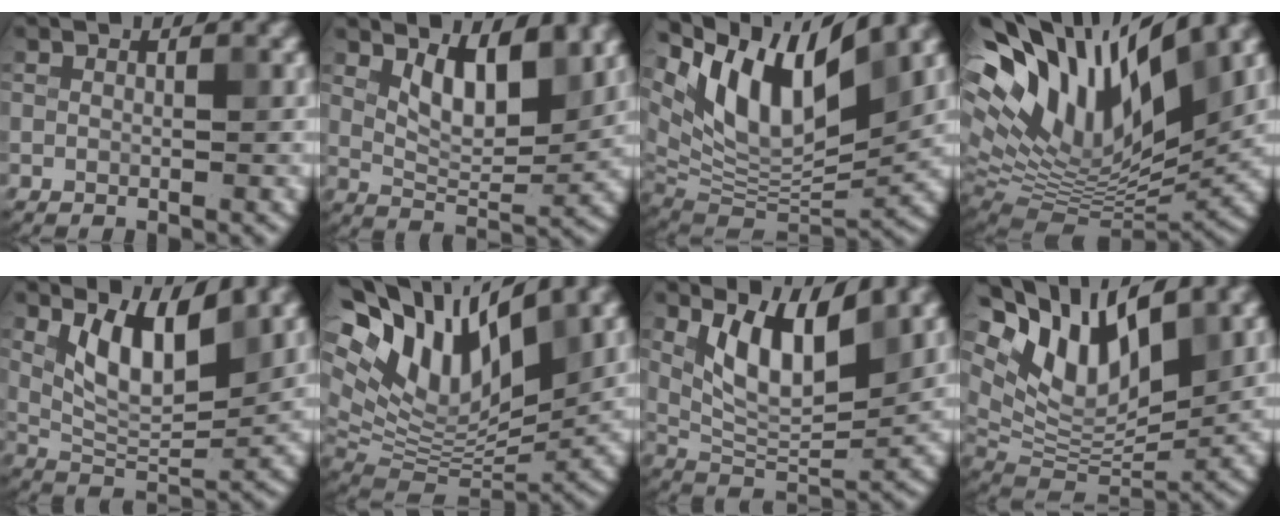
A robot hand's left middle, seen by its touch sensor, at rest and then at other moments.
{"total": 5.4, "force": [2.5, 2.3, 4.2], "torque": [-0.077, -0.009, 0.043]}
{"total": 12.6, "force": [6.5, 5.2, 9.4], "torque": [-0.169, 0.009, 0.124]}
{"total": 14.8, "force": [6.4, 6.0, 12.0], "torque": [-0.227, 0.020, 0.111]}
{"total": 6.2, "force": [2.6, 2.5, 5.0], "torque": [-0.093, -0.011, 0.051]}
{"total": 13.9, "force": [6.5, 6.5, 10.4], "torque": [-0.207, 0.021, 0.117]}
{"total": 6.8, "force": [2.9, 2.7, 5.5], "torque": [-0.103, -0.013, 0.056]}
{"total": 10.8, "force": [5.7, 4.9, 7.8], "torque": [-0.152, 0.008, 0.104]}